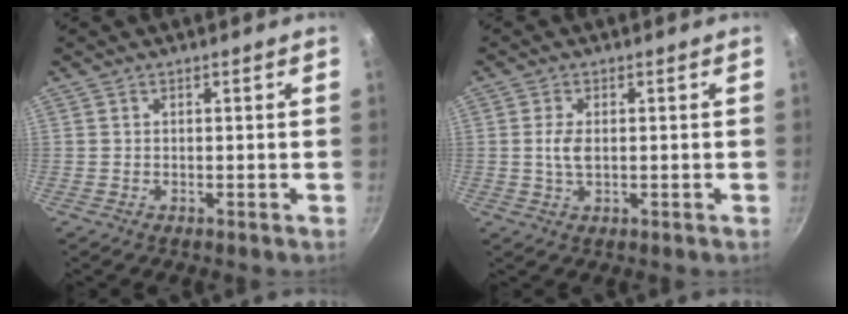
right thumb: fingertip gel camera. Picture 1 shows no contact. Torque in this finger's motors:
{"motor_torque": [-0.17, -0.29, 0.09, -0.34, 0.02]}